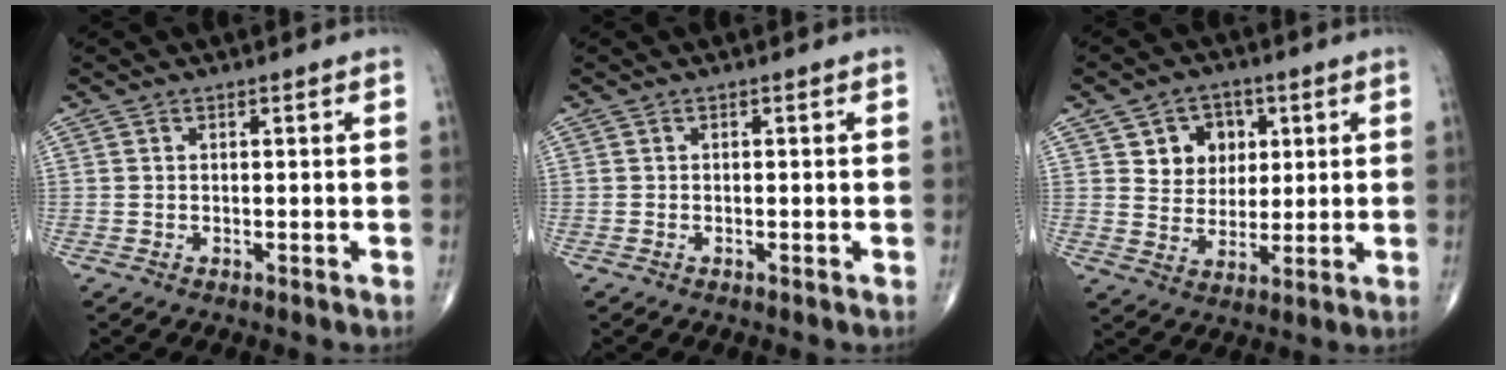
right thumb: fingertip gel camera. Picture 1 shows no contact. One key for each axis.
{"total": 0.0}
{"total": 8.4, "fx": 3.0, "fy": 6.9, "fz": 3.8, "tx": -0.017, "ty": -0.009, "tz": 0.050}